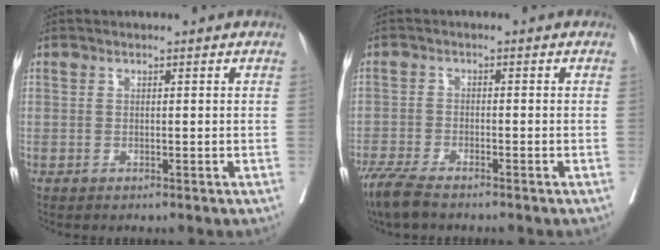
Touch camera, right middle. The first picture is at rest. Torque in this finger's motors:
{"motor_torque": [0.74, -0.64, 0.07, 0.05]}